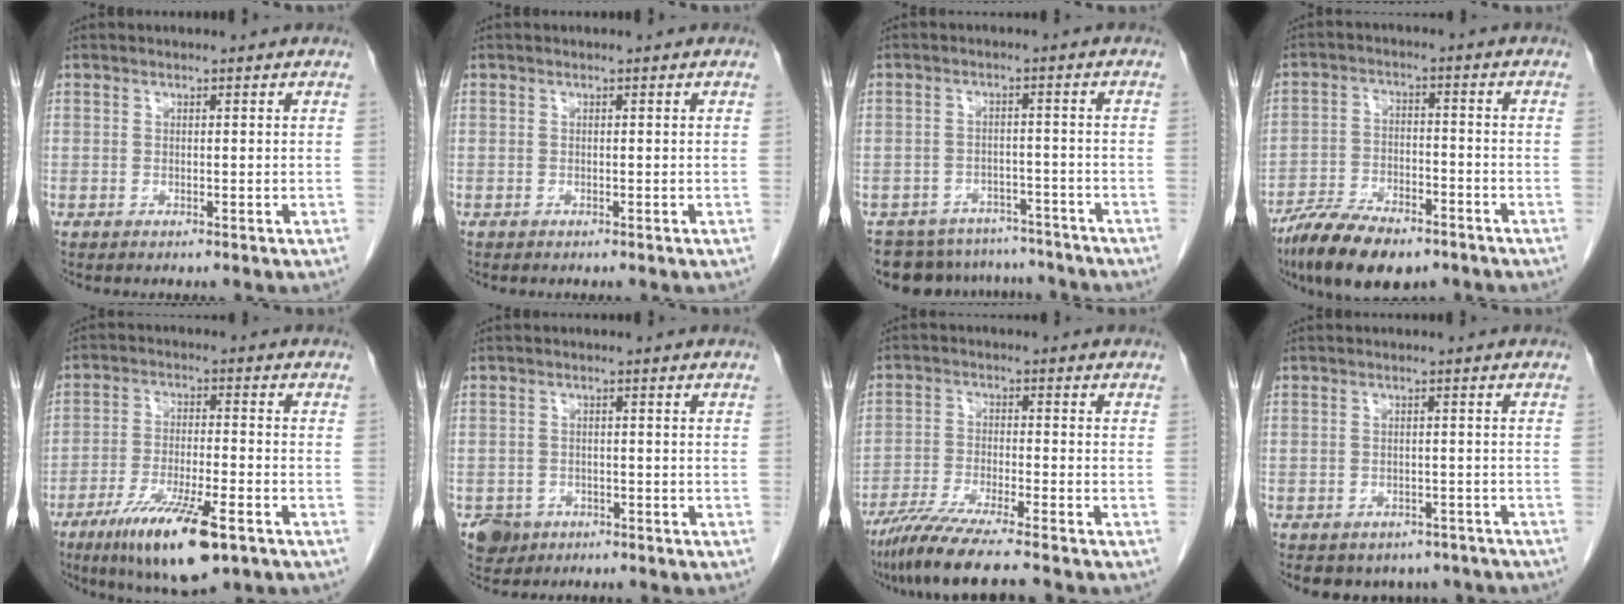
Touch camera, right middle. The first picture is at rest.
{"total": 0.0}
{"total": 12.9, "force": [-11.8, 5.0, 1.9], "torque": [-0.037, 0.011, -0.149]}
{"total": 11.9, "force": [-8.9, 4.1, 6.7], "torque": [-0.120, -0.014, -0.155]}
{"total": 13.0, "force": [-7.6, 2.3, 10.3], "torque": [-0.186, -0.028, -0.124]}
{"total": 3.8, "force": [-2.2, 3.0, 0.5], "torque": [-0.006, 0.007, -0.033]}
{"total": 10.0, "force": [-8.3, -0.7, 5.5], "torque": [-0.088, -0.035, -0.143]}
{"total": 9.2, "force": [-7.5, 5.0, 1.9], "torque": [-0.019, 0.005, -0.079]}